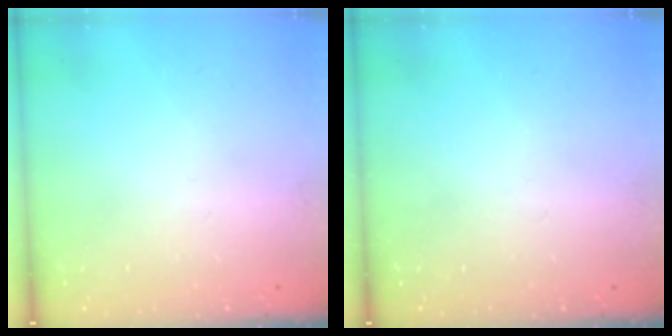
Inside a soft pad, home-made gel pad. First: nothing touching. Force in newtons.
{"total": 0.0}